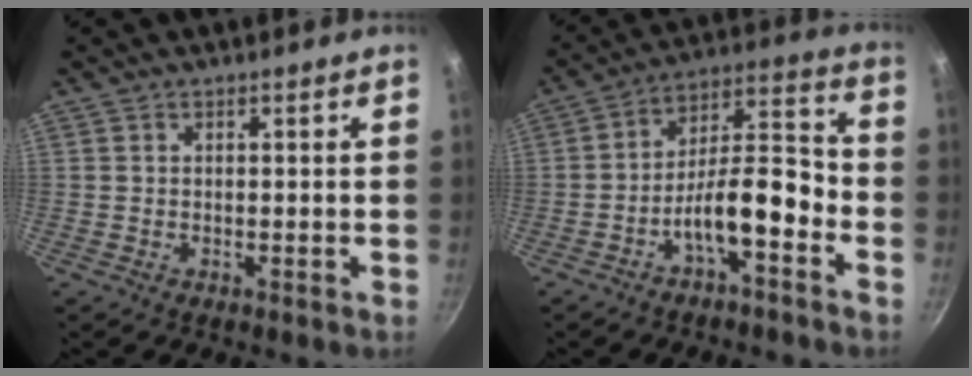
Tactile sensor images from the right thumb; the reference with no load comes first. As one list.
[{"total": 12.3, "force": [-5.0, 4.4, 10.3], "torque": [-0.168, 0.064, -0.085]}]